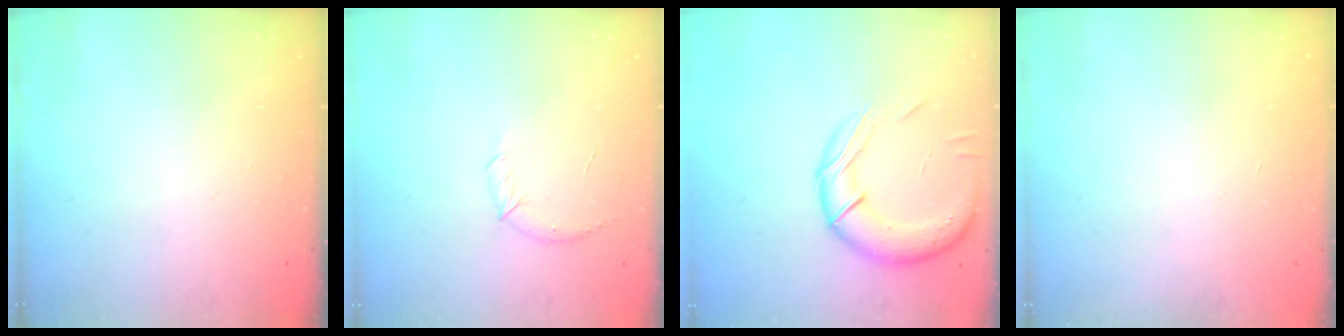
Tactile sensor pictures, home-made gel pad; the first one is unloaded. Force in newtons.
{"total": 8.0, "press": 7.8, "slide": 1.5}
{"total": 17.5, "press": 17.0, "slide": 4.4}
{"total": 0.0}